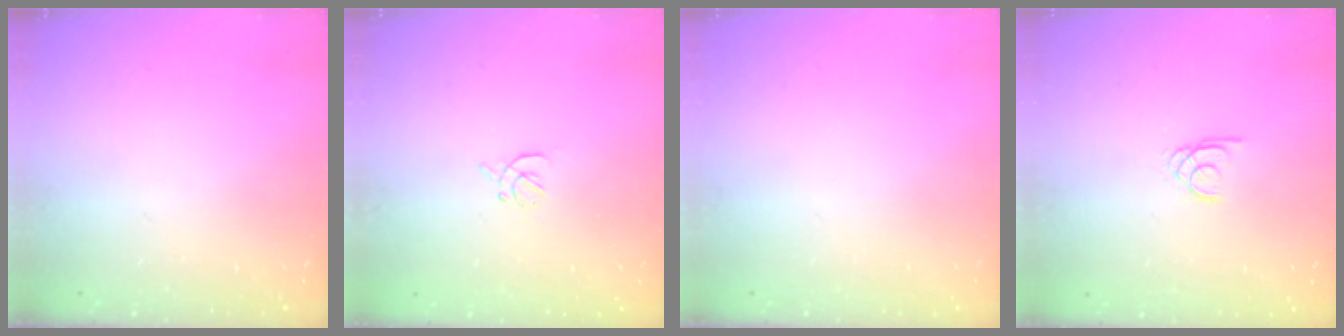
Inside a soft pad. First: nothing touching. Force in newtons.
{"total": 1.4, "press": 1.3, "slide": 0.5}
{"total": 0.0}
{"total": 1.3, "press": 1.3, "slide": 0.1}